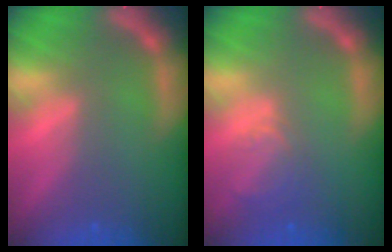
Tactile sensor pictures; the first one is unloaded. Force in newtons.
{"total": 2.9}